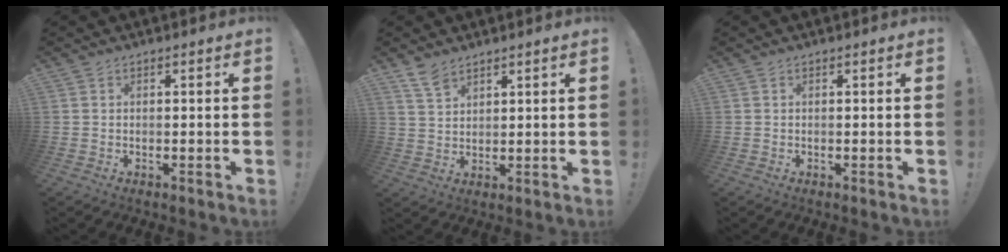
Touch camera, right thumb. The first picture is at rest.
{"total": 5.4, "force": [4.3, 2.4, 2.1], "torque": [-0.037, -0.024, 0.081]}
{"total": 0.0}